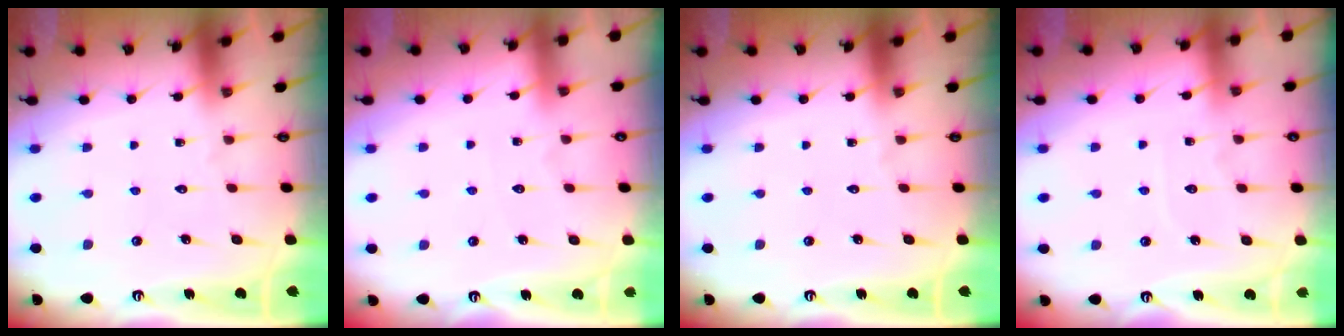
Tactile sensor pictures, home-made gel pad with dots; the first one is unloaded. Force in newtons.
{"total": 2.4, "press": 2.4, "slide": 0.4}
{"total": 0.0}
{"total": 4.6, "press": 4.6, "slide": 0.6}